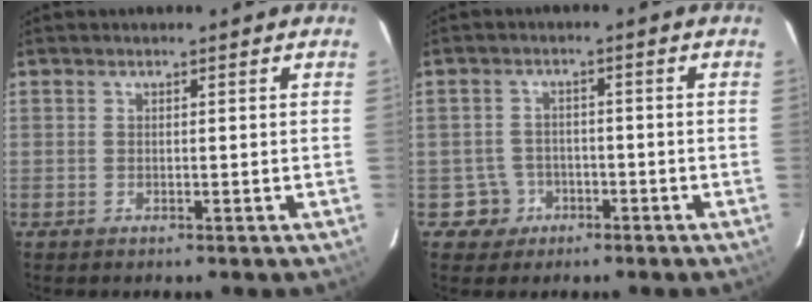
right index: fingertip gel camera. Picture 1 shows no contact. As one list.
[{"total": 4.6, "force": [-2.0, 4.1, -0.2], "torque": [-0.005, 0.022, -0.029]}]